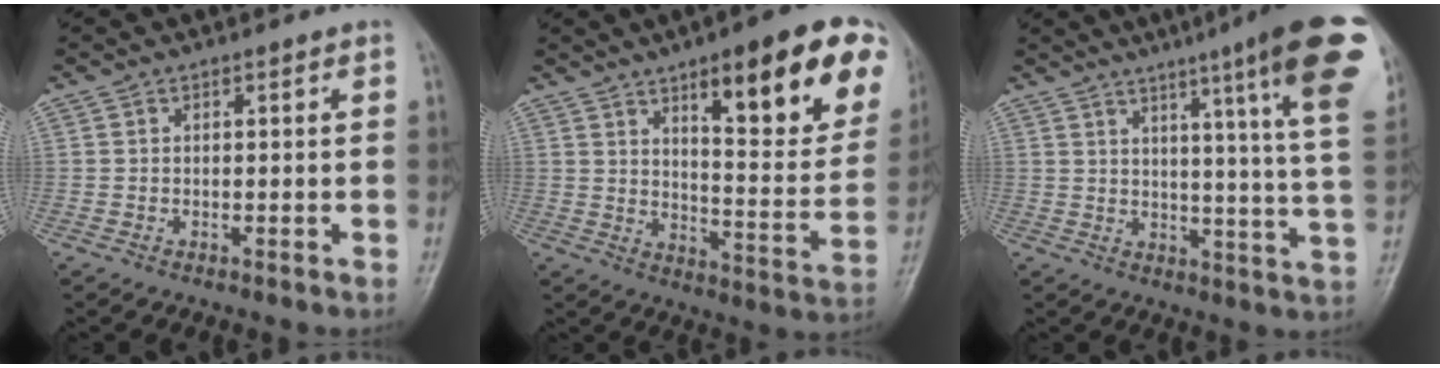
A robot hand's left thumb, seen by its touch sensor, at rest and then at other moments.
{"total": 22.6, "force": [11.4, 6.3, 18.5], "torque": [-0.208, -0.041, 0.161]}
{"total": 21.7, "force": [12.2, 1.2, 18.0], "torque": [-0.215, -0.051, 0.140]}